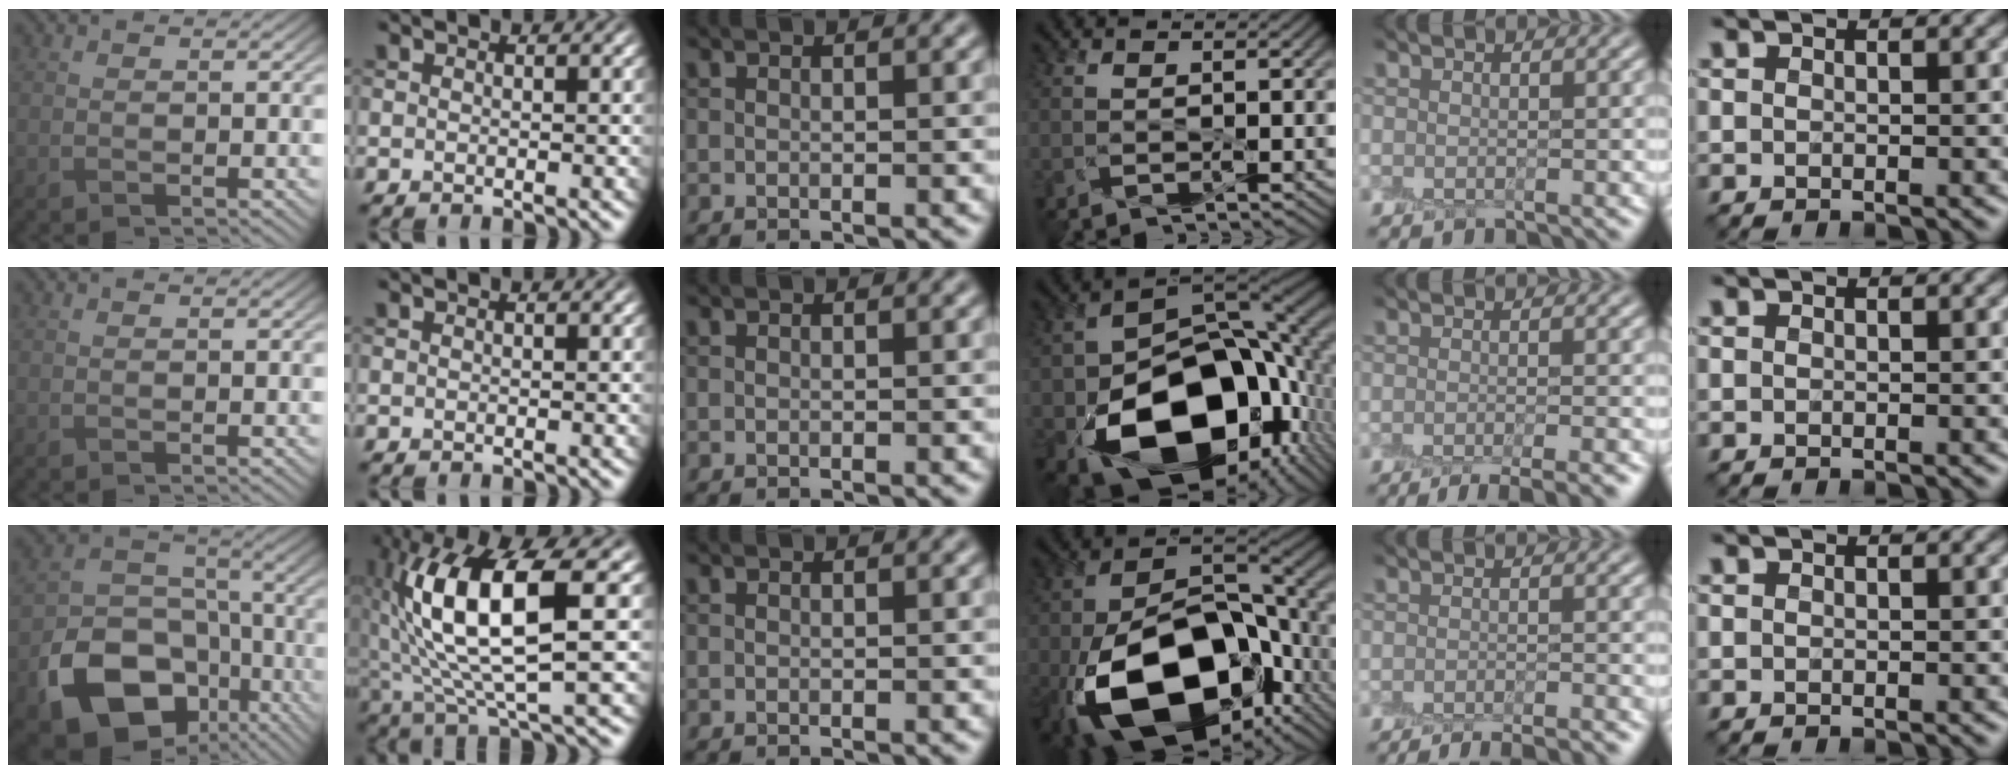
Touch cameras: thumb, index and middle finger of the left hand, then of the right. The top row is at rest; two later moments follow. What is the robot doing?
{"motion": "peel", "object": "plastic screen protector"}